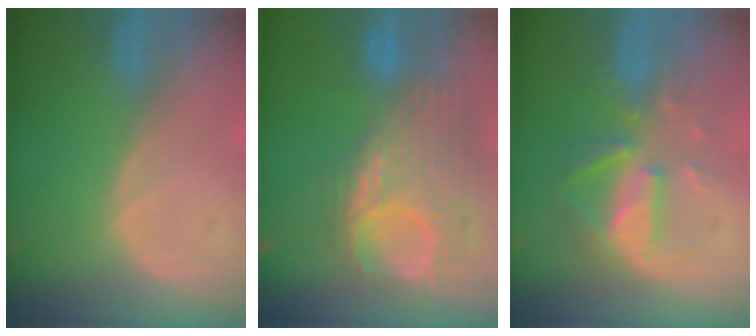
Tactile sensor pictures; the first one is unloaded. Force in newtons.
{"total": 11.0, "press": 10.4, "slide": 3.5}
{"total": 8.1, "press": 7.4, "slide": 3.2}